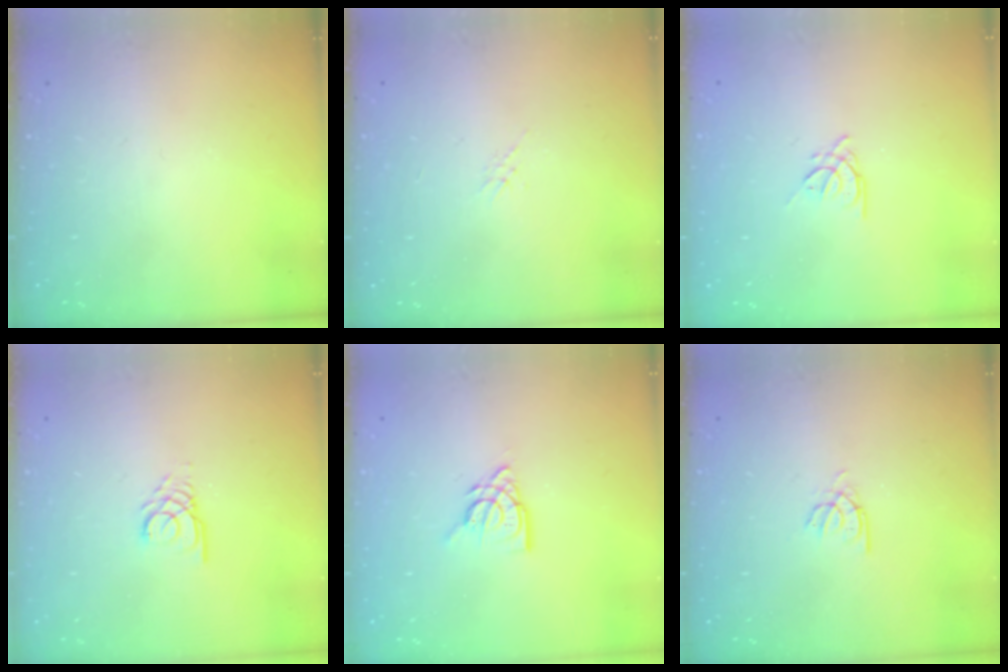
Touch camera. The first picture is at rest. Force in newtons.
{"total": 1.7, "press": 1.6, "slide": 0.4}
{"total": 3.3, "press": 3.3, "slide": 0.5}
{"total": 3.5, "press": 3.5, "slide": 0.4}
{"total": 9.2, "press": 9.1, "slide": 0.8}
{"total": 2.5, "press": 2.4, "slide": 0.3}